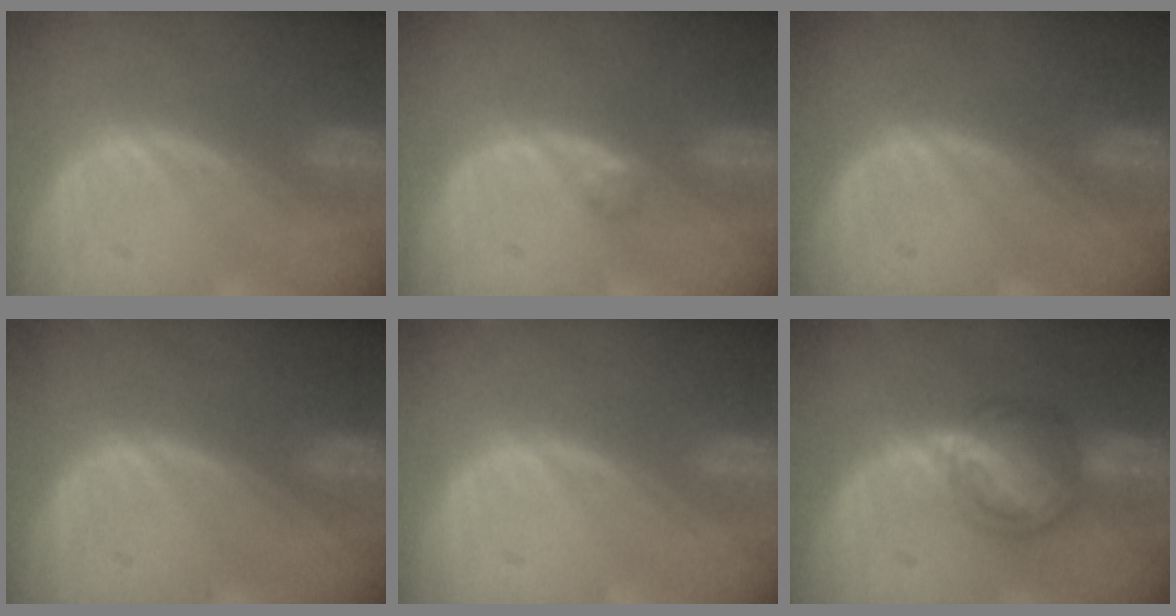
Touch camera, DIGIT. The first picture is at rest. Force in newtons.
{"total": 1.2, "press": 1.2, "slide": 0.1}
{"total": 0.0}
{"total": 0.0}
{"total": 0.0}
{"total": 6.2, "press": 6.1, "slide": 1.3}